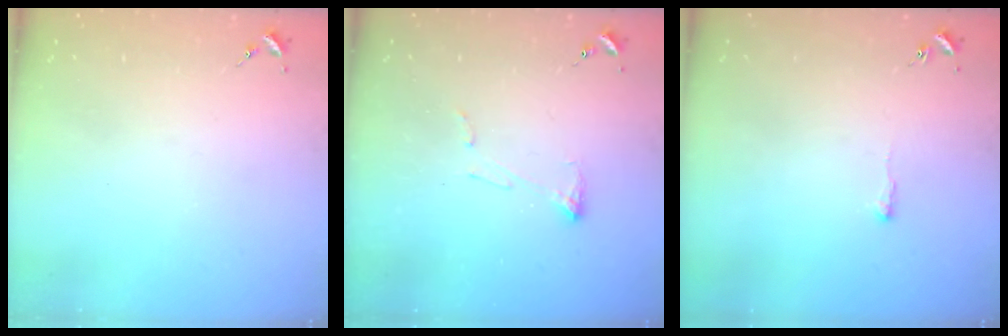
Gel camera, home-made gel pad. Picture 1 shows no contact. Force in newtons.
{"total": 4.1, "press": 4.0, "slide": 0.7}
{"total": 2.1, "press": 2.1, "slide": 0.4}